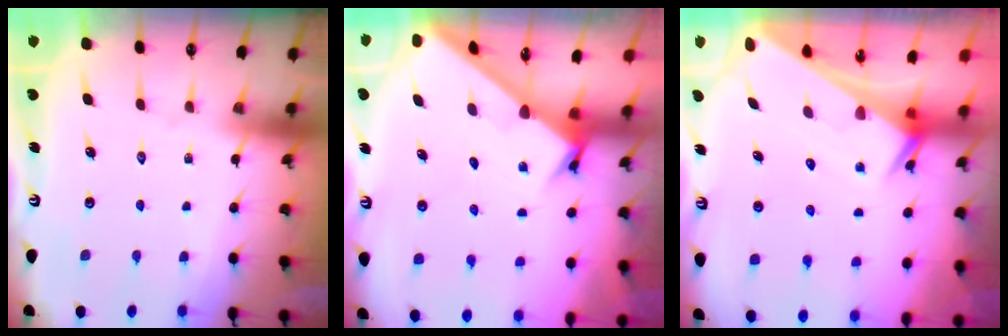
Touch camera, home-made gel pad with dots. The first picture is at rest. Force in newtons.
{"total": 2.0, "press": 2.0, "slide": 0.2}
{"total": 2.5, "press": 2.5, "slide": 0.1}